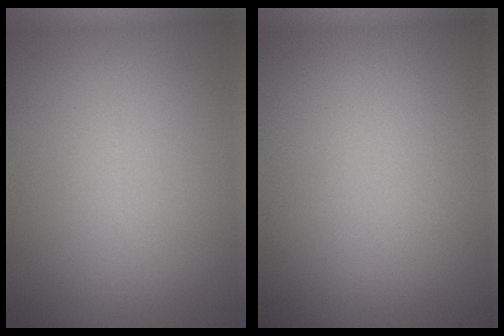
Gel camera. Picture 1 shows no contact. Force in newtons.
{"total": 0.0}